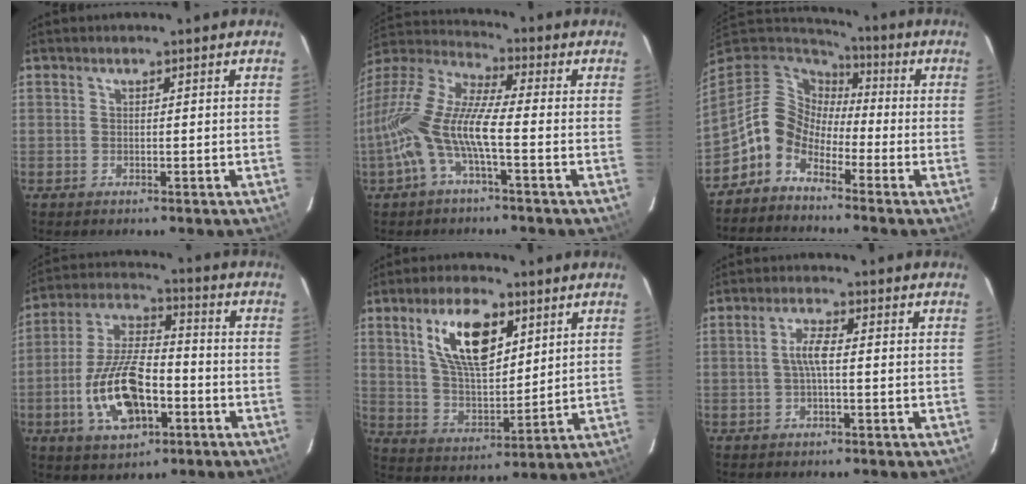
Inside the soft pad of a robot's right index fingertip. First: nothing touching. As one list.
[{"total": 13.7, "force": [-3.8, 3.1, 12.8], "torque": [-0.256, 0.000, -0.080]}, {"total": 9.3, "force": [-5.6, 6.4, 3.7], "torque": [-0.074, 0.029, -0.128]}, {"total": 15.5, "force": [-5.2, 7.4, 12.6], "torque": [-0.261, 0.007, -0.087]}, {"total": 14.3, "force": [6.3, 6.5, 11.0], "torque": [-0.193, 0.015, 0.124]}, {"total": 3.5, "force": [-0.3, 0.6, 3.4], "torque": [-0.067, 0.007, -0.004]}]